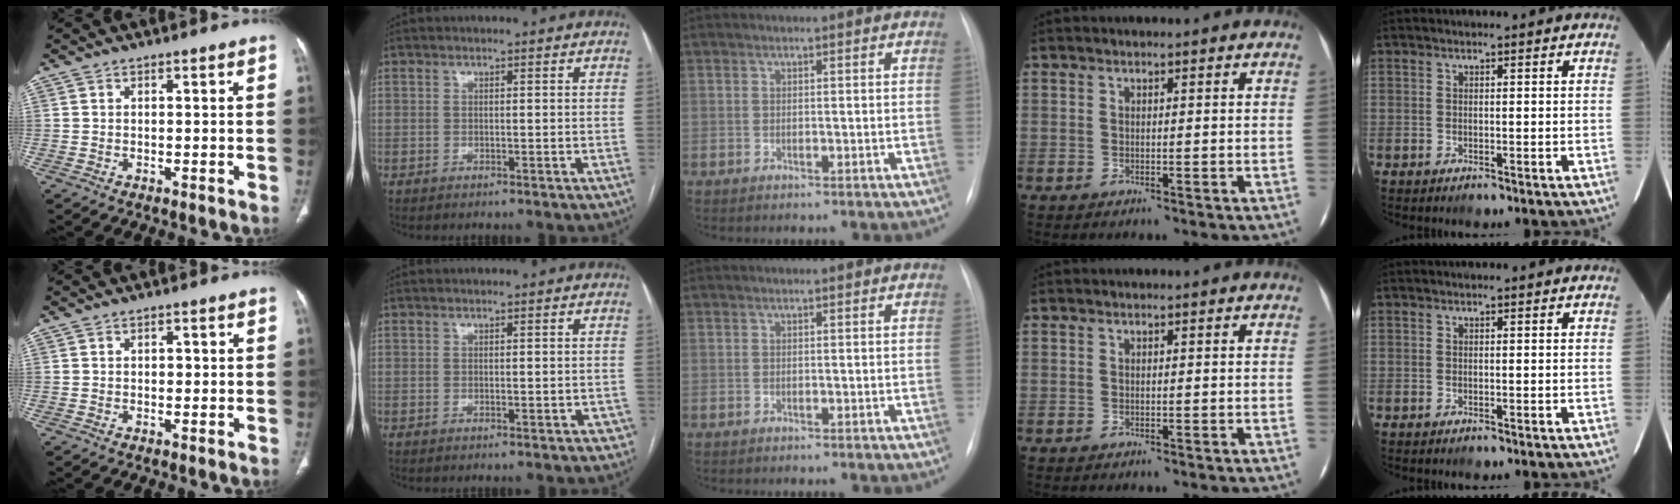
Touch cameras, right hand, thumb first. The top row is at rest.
{"thumb": {"total": 1.3, "force": [0.2, 0.9, 0.9], "torque": [-0.009, 0.002, 0.001]}, "index": {"total": 1.1, "force": [-0.5, 0.5, 0.9], "torque": [-0.007, 0.001, -0.001]}}